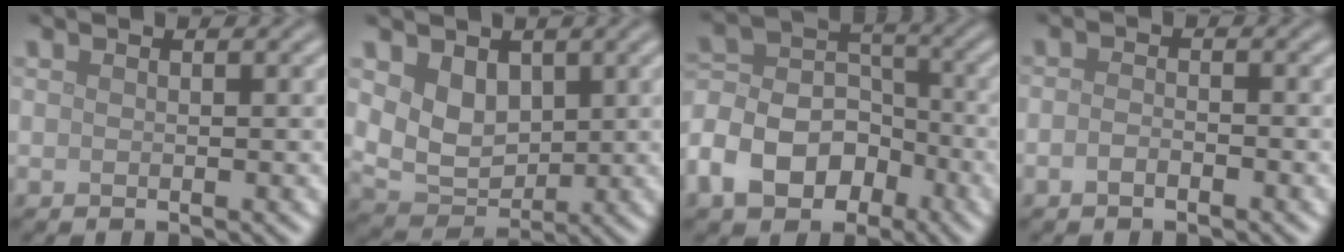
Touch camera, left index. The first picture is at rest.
{"total": 3.9, "force": [1.2, 3.0, 2.3], "torque": [-0.051, -0.012, 0.023]}
{"total": 9.1, "force": [-5.2, 6.2, 4.2], "torque": [-0.071, 0.004, -0.106]}
{"total": 1.3, "force": [-0.8, 0.5, 0.9], "torque": [-0.021, 0.000, -0.018]}